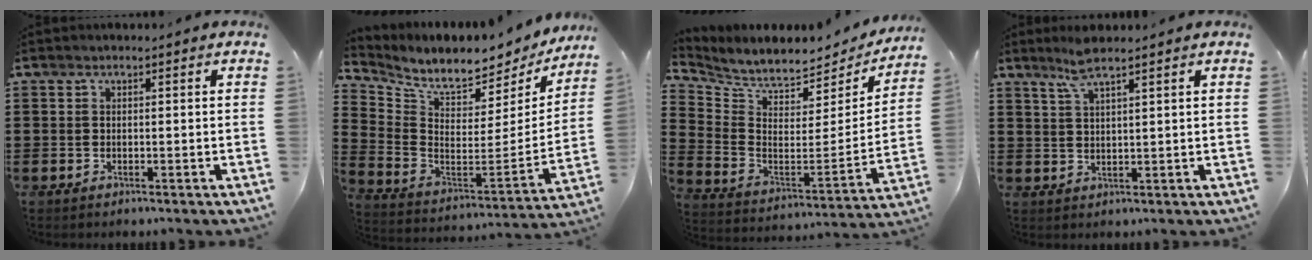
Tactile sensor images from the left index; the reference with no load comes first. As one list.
[{"total": 6.9, "force": [6.3, 1.5, 2.5], "torque": [-0.078, -0.065, 0.102]}, {"total": 5.6, "force": [5.3, 1.2, 1.4], "torque": [-0.058, -0.052, 0.089]}, {"total": 4.4, "force": [3.3, 0.4, 2.9], "torque": [-0.066, 0.000, 0.060]}]